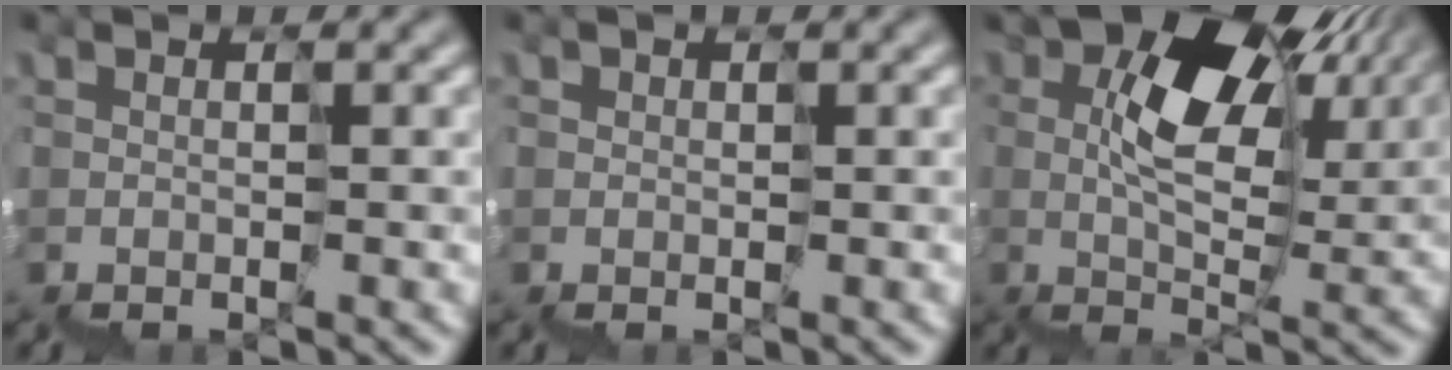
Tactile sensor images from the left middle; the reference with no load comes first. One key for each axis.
{"total": 0.8, "fx": 0.5, "fy": 0.6, "fz": 0.1, "tx": -0.013, "ty": 0.004, "tz": 0.008}
{"total": 7.8, "fx": 3.6, "fy": 3.6, "fz": 5.9, "tx": -0.102, "ty": 0.020, "tz": 0.056}